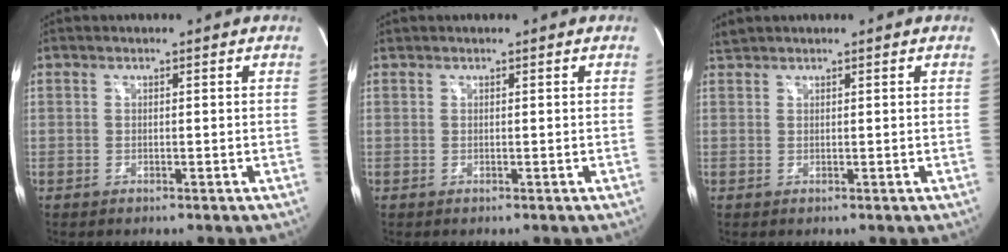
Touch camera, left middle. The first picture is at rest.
{"total": 0.0}
{"total": 1.1, "force": [1.1, 0.0, -0.1], "torque": [-0.006, 0.010, 0.028]}